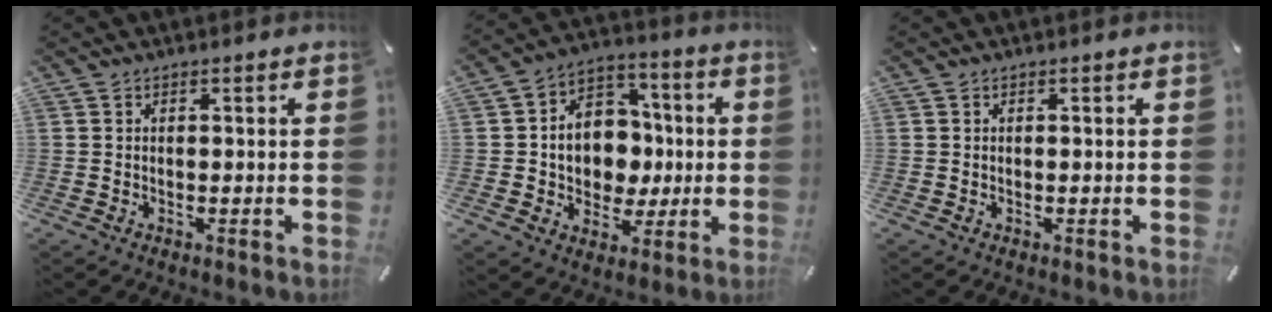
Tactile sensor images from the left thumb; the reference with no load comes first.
{"total": 12.1, "force": [-0.6, 10.8, 5.5], "torque": [-0.091, 0.013, 0.000]}
{"total": 0.0}